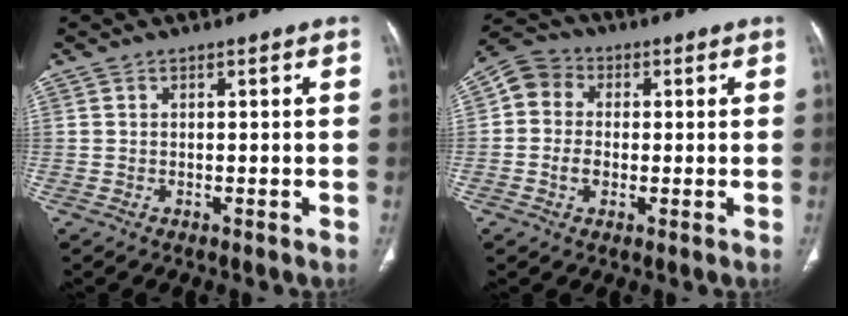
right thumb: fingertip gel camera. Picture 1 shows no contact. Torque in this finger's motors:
{"motor_torque": [0.31, 0.24, 0.34, -0.34, 0.13]}